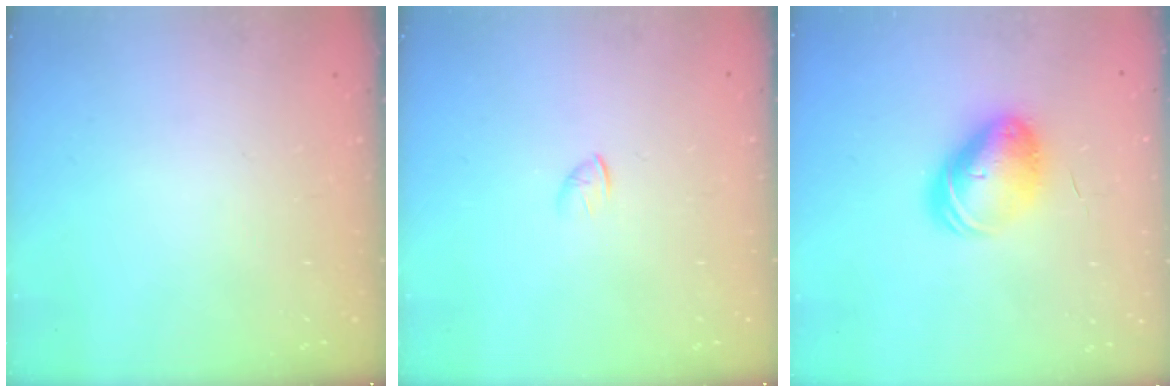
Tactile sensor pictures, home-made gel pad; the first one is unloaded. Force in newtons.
{"total": 1.3, "press": 1.2, "slide": 0.4}
{"total": 10.4, "press": 10.2, "slide": 2.2}